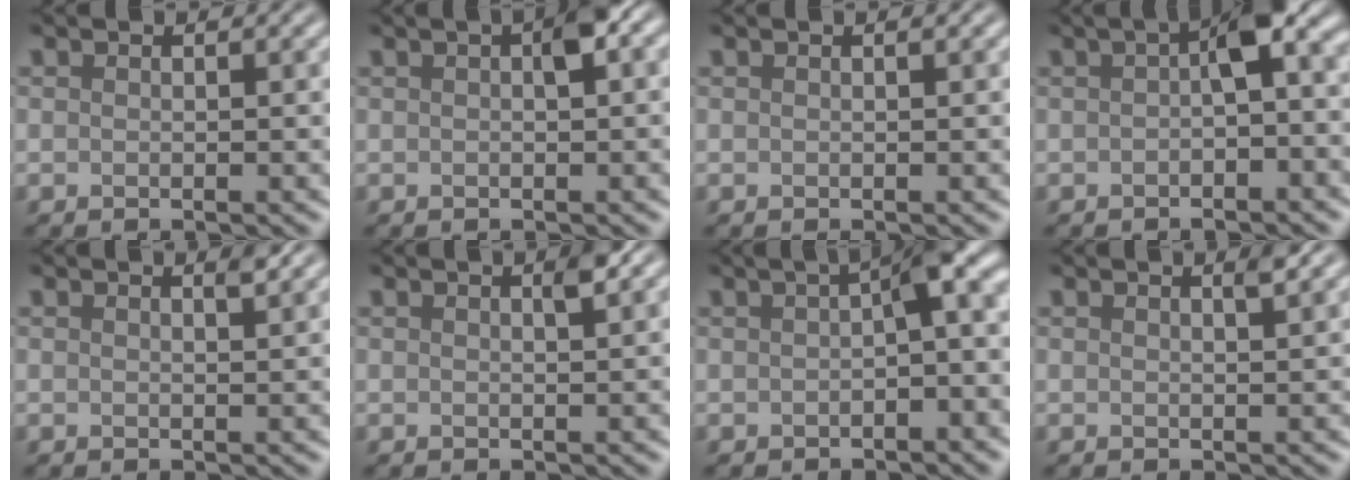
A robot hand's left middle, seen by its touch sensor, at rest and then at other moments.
{"total": 2.3, "force": [0.4, 0.6, 2.1], "torque": [-0.028, 0.011, 0.008]}
{"total": 0.0}
{"total": 4.3, "force": [-0.2, 1.2, 4.2], "torque": [-0.056, 0.015, -0.009]}
{"total": 0.7, "force": [0.6, -0.1, 0.4], "torque": [-0.004, 0.000, 0.011]}
{"total": 1.2, "force": [0.6, -0.1, 1.0], "torque": [-0.016, 0.003, 0.010]}
{"total": 4.2, "force": [0.1, 1.0, 4.1], "torque": [-0.051, 0.016, -0.001]}
{"total": 1.0, "force": [0.7, -0.1, 0.7], "torque": [-0.006, 0.003, 0.010]}